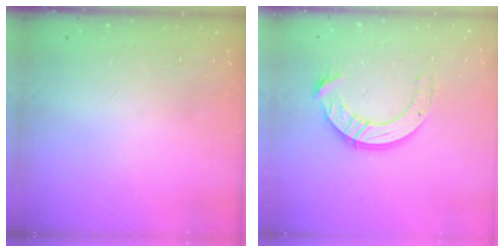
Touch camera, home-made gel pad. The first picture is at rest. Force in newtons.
{"total": 10.1, "press": 10.1, "slide": 0.9}